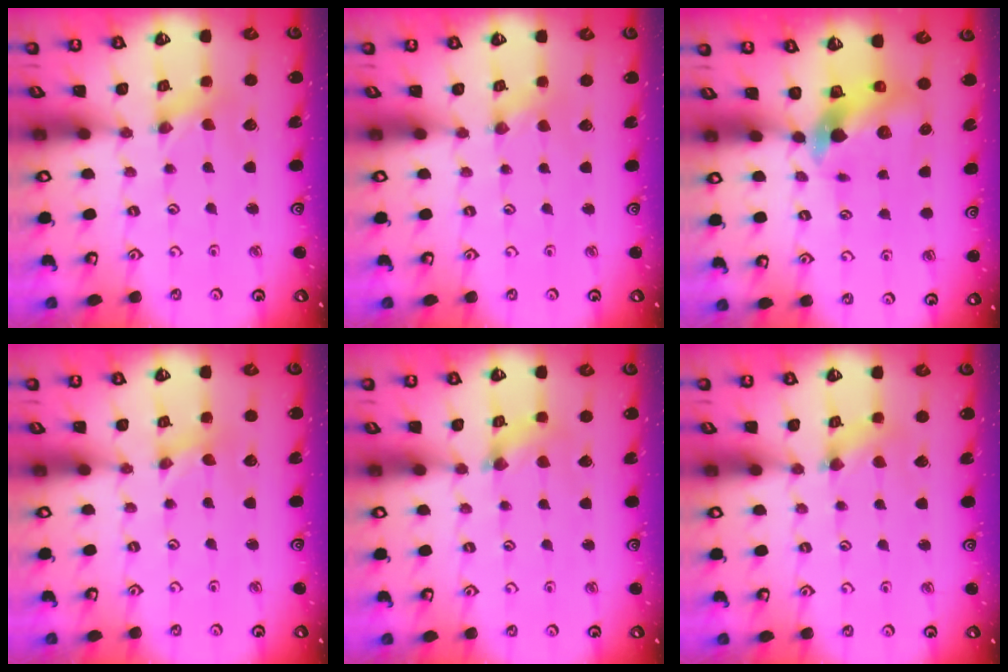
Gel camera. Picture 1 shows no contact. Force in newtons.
{"total": 0.0}
{"total": 6.5, "press": 6.5, "slide": 0.6}
{"total": 0.0}
{"total": 2.2, "press": 2.2, "slide": 0.4}
{"total": 2.3, "press": 2.3, "slide": 0.3}